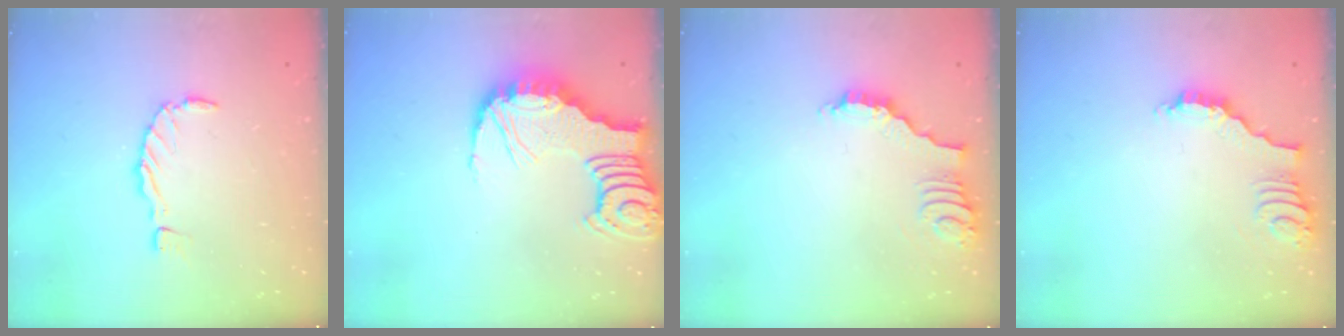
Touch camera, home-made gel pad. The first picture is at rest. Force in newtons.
{"total": 10.6, "press": 10.6, "slide": 1.2}
{"total": 3.3, "press": 3.3, "slide": 0.3}
{"total": 3.3, "press": 3.3, "slide": 0.3}